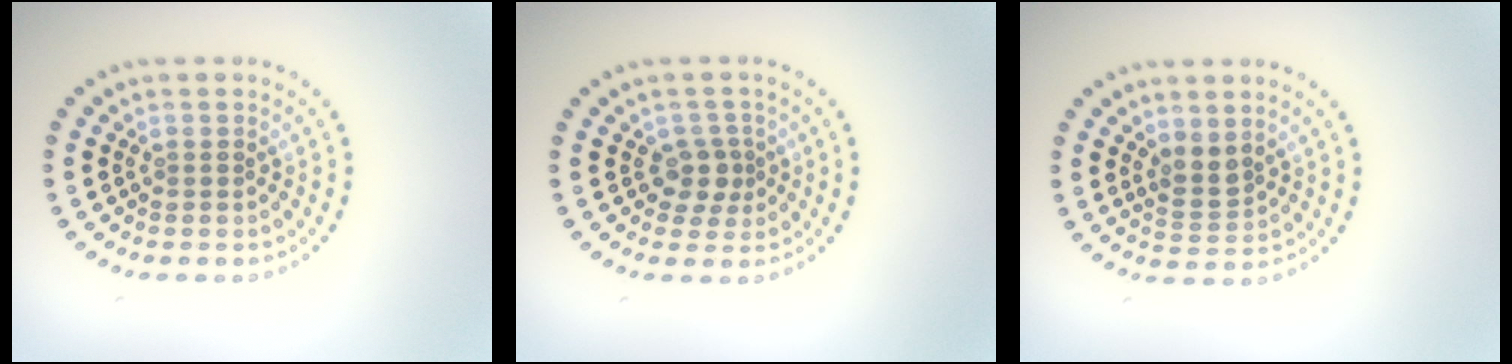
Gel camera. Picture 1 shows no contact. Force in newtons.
{"total": 2.0, "press": 1.7, "slide": 1.1}
{"total": 1.9, "press": 1.6, "slide": 1.0}